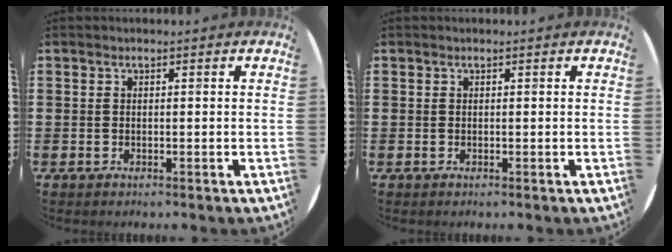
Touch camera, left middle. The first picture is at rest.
{"total": 0.0}